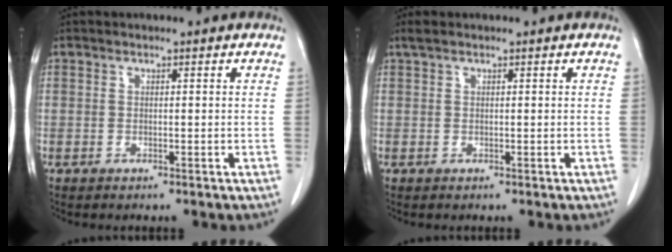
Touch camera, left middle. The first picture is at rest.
{"total": 1.1, "force": [0.8, 0.3, 0.7], "torque": [-0.018, 0.014, 0.016]}